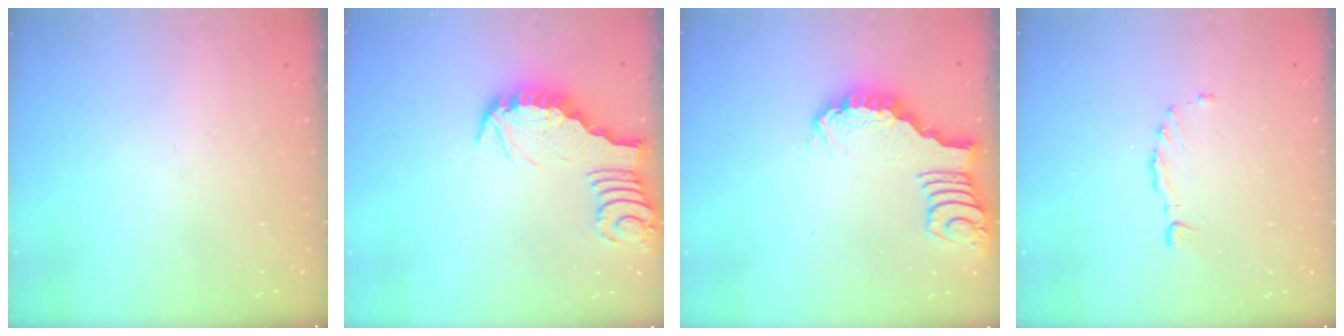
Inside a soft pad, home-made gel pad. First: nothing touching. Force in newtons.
{"total": 2.9, "press": 2.9, "slide": 0.3}
{"total": 2.7, "press": 2.7, "slide": 0.4}
{"total": 1.5, "press": 1.4, "slide": 0.4}